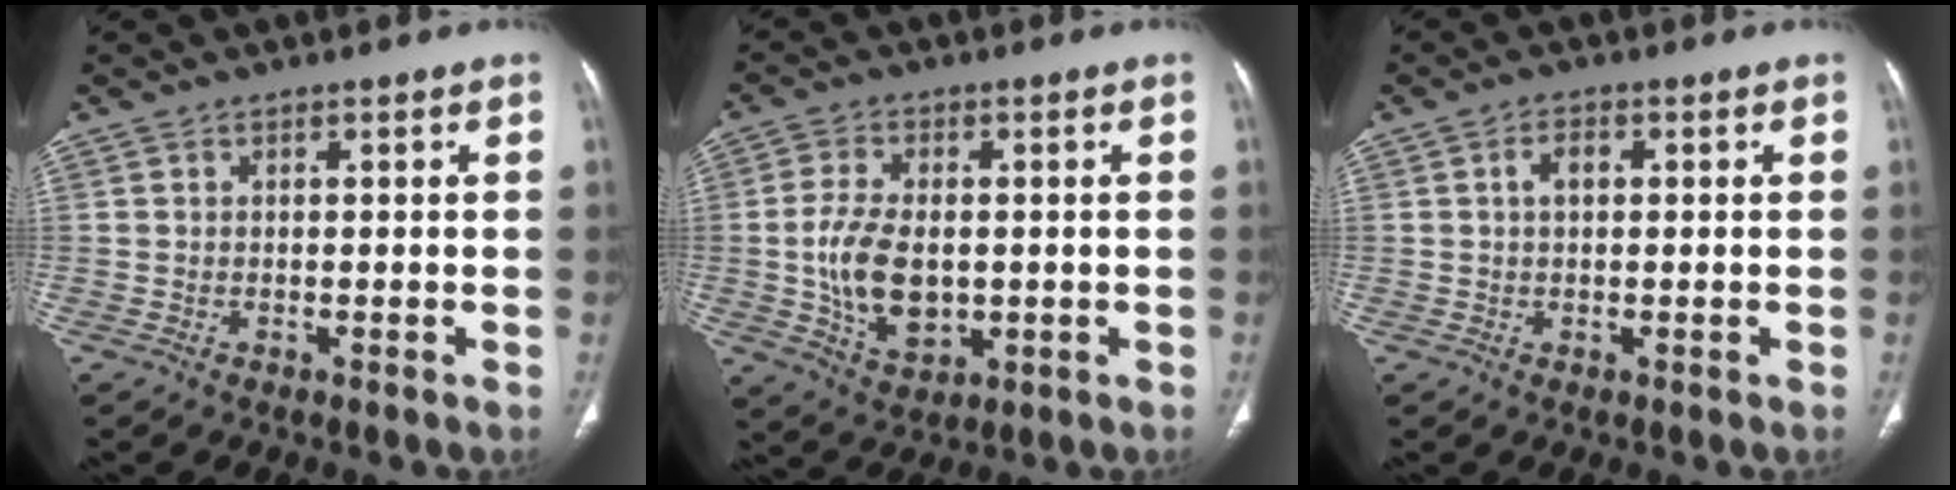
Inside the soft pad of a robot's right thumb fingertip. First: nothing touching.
{"total": 10.7, "force": [-0.6, 6.5, 8.5], "torque": [-0.151, -0.007, -0.002]}
{"total": 2.6, "force": [0.4, 1.6, 2.0], "torque": [-0.032, 0.008, 0.004]}